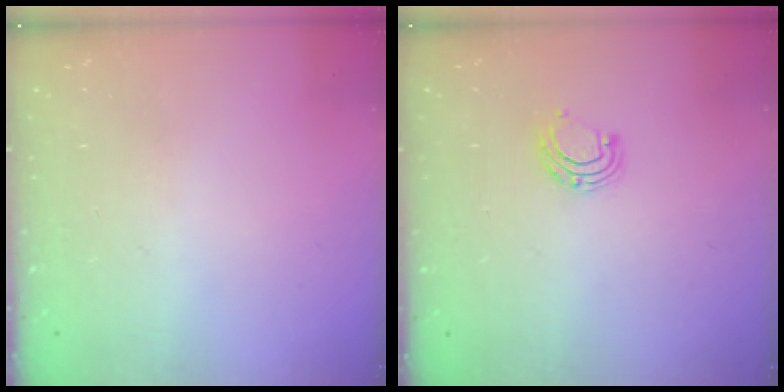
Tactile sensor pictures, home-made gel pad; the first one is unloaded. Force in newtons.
{"total": 6.6, "press": 6.5, "slide": 0.7}